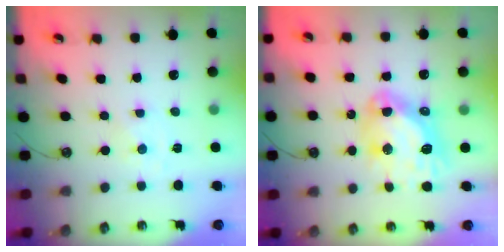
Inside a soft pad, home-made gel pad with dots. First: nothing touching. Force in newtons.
{"total": 15.5, "press": 15.4, "slide": 1.7}